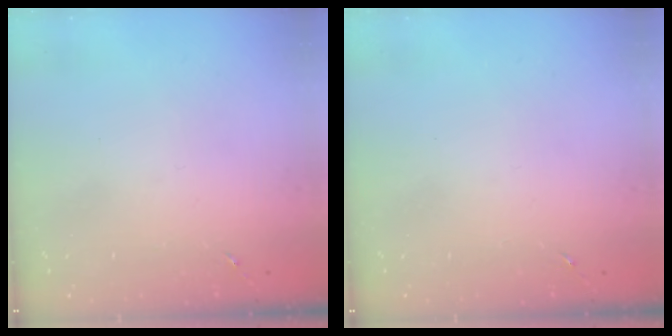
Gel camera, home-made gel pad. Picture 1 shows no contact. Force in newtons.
{"total": 0.0}